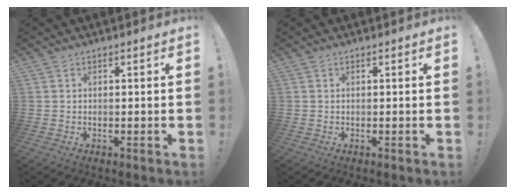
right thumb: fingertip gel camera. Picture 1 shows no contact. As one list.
[{"total": 0.0}]